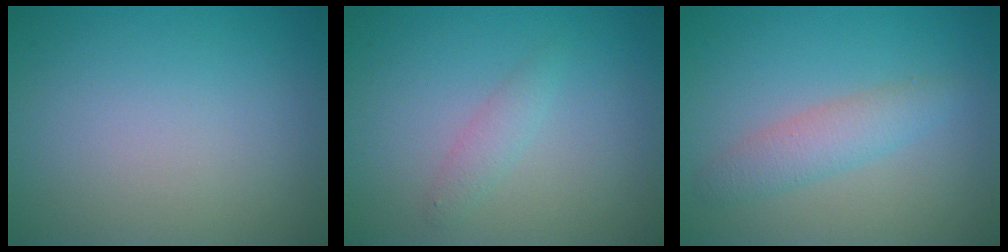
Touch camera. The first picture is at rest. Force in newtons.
{"total": 1.4, "press": 1.4, "slide": 0.0}
{"total": 2.6, "press": 2.6, "slide": 0.1}